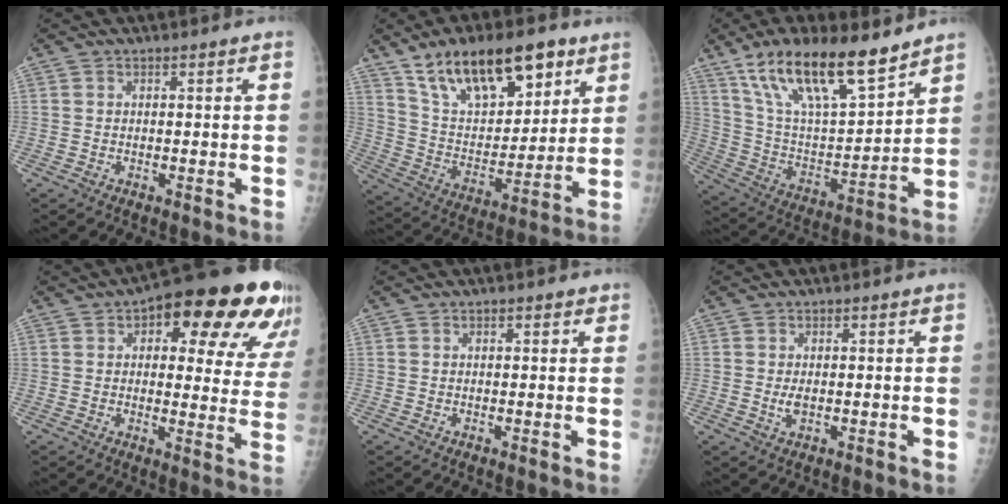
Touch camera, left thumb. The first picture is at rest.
{"total": 21.4, "force": [13.0, 9.6, 13.9], "torque": [-0.190, -0.042, 0.236]}
{"total": 21.5, "force": [14.8, 6.7, 14.1], "torque": [-0.222, -0.058, 0.273]}
{"total": 22.5, "force": [11.9, 9.4, 16.7], "torque": [-0.172, -0.010, 0.141]}
{"total": 1.2, "force": [0.7, 0.6, 0.8], "torque": [-0.008, 0.000, 0.006]}
{"total": 2.1, "force": [0.0, 1.1, 1.8], "torque": [-0.036, -0.005, 0.001]}